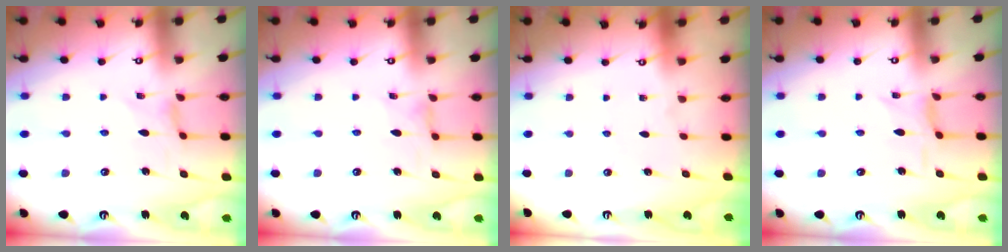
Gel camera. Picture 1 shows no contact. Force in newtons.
{"total": 1.6, "press": 1.6, "slide": 0.2}
{"total": 0.0}
{"total": 2.1, "press": 2.1, "slide": 0.5}